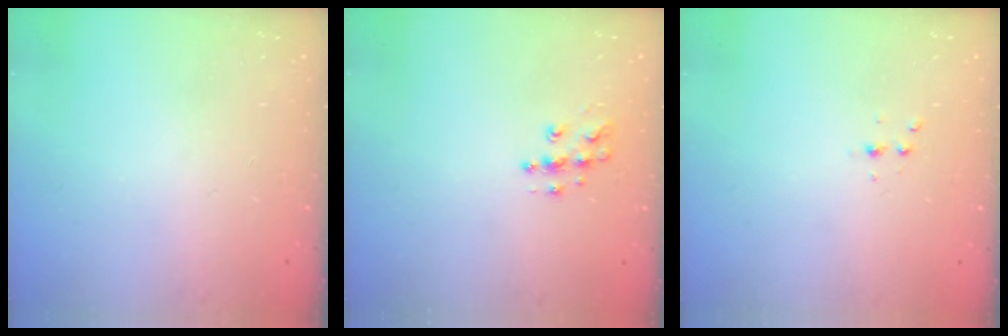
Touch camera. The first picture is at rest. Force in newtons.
{"total": 8.7, "press": 8.7, "slide": 0.5}
{"total": 2.3, "press": 2.3, "slide": 0.3}